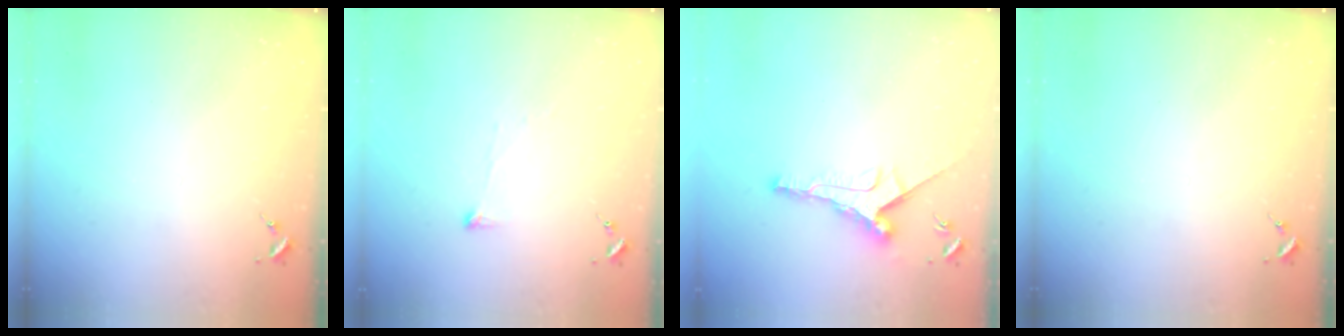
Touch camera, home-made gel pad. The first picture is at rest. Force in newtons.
{"total": 2.9, "press": 2.9, "slide": 0.4}
{"total": 10.5, "press": 10.5, "slide": 0.3}
{"total": 0.0}